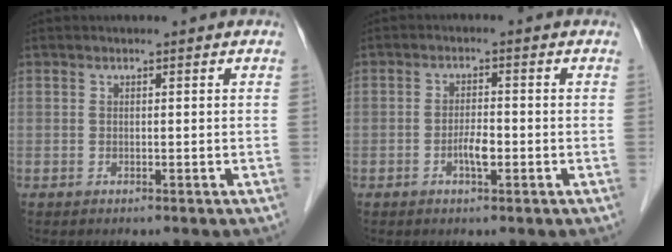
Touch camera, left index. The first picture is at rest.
{"total": 2.7, "force": [-1.0, 0.7, 2.4], "torque": [-0.045, 0.002, -0.018]}